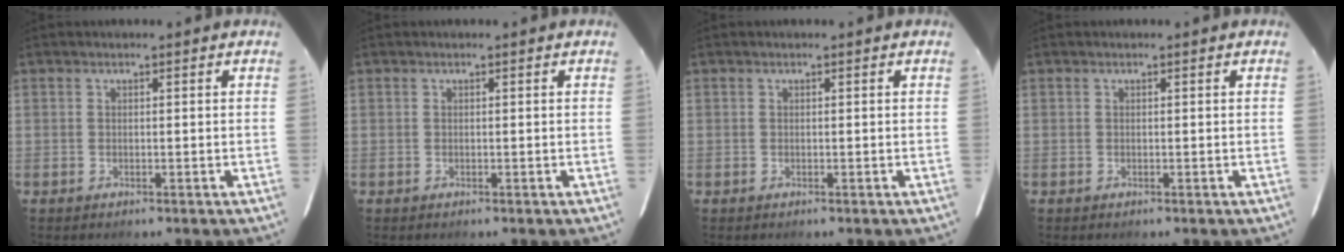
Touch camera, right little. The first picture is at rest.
{"total": 0.0}
{"total": 0.0}
{"total": 0.0}